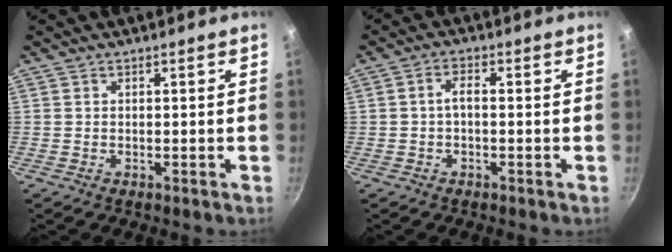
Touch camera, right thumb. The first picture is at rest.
{"total": 2.5, "force": [-0.3, 1.3, 2.2], "torque": [-0.043, 0.017, -0.008]}